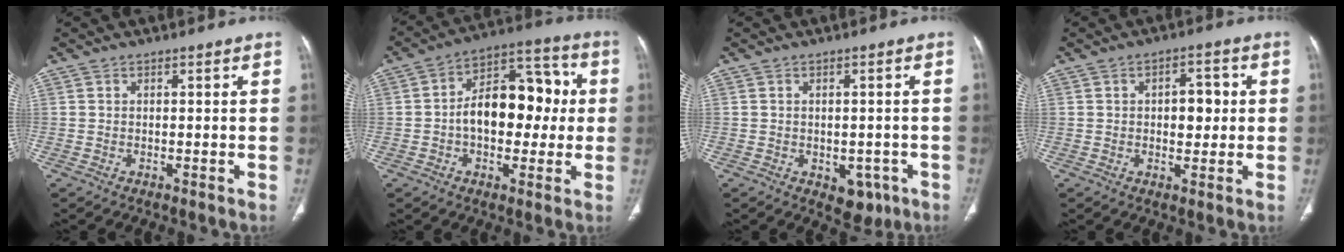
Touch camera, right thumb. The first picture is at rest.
{"total": 15.7, "force": [0.0, 9.8, 12.2], "torque": [-0.146, 0.041, -0.007]}
{"total": 5.0, "force": [-2.0, 3.4, 3.0], "torque": [-0.014, 0.008, -0.015]}
{"total": 8.3, "force": [0.7, 4.9, 6.7], "torque": [-0.061, 0.014, 0.011]}